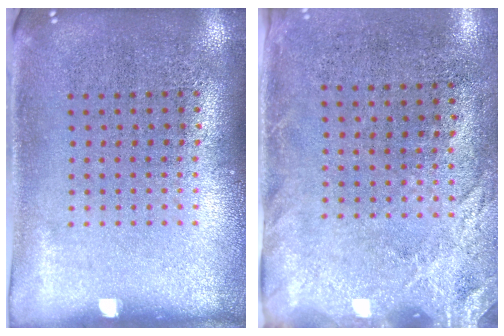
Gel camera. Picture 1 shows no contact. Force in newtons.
{"total": 2.5, "press": 1.9, "slide": 1.6}